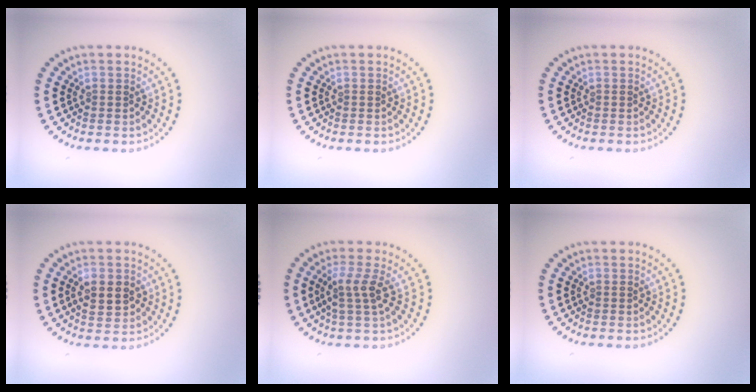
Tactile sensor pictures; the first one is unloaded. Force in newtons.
{"total": 0.0}
{"total": 0.0}
{"total": 2.8, "press": 2.8, "slide": 0.2}
{"total": 2.5, "press": 2.0, "slide": 1.6}
{"total": 0.0}